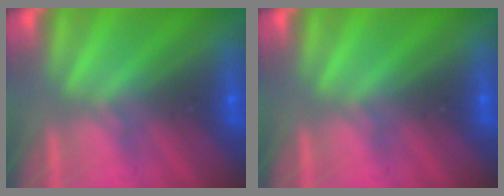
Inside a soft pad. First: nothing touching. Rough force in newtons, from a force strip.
{"total": 0.0}